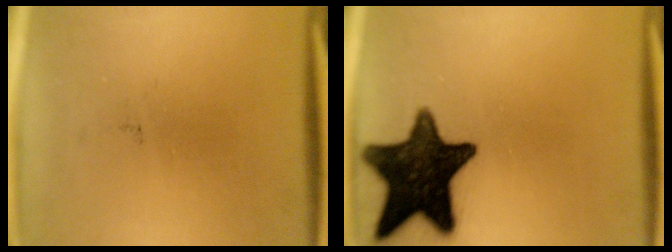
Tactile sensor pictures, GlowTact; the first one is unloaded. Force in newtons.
{"total": 17.3}